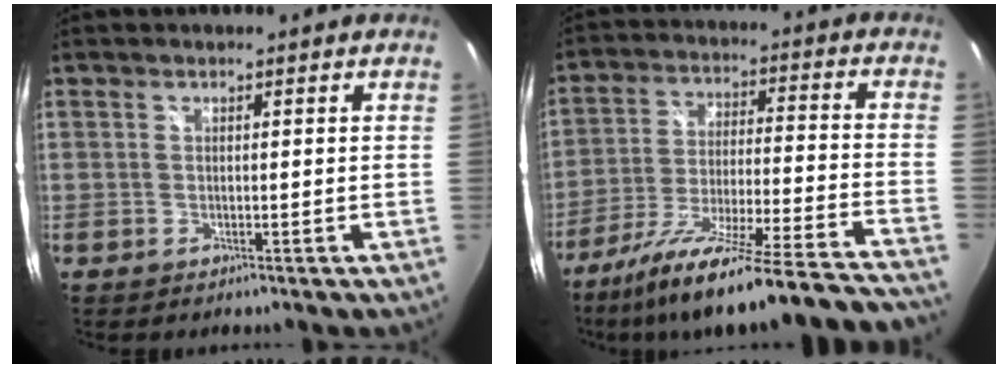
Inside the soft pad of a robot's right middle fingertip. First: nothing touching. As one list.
[{"total": 27.8, "force": [-24.6, -0.4, 12.9], "torque": [-0.214, -0.083, -0.371]}]